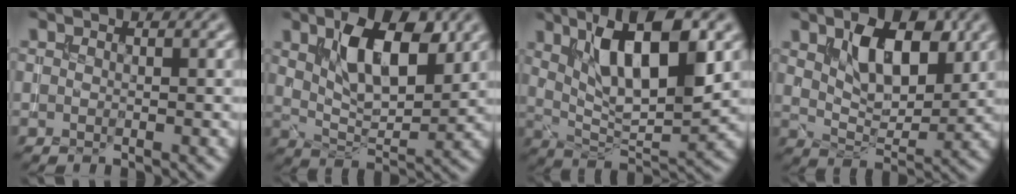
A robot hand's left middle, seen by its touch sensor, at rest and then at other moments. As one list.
[{"total": 7.6, "force": [3.0, 3.5, 6.0], "torque": [-0.110, -0.002, 0.053]}, {"total": 10.3, "force": [3.6, 3.7, 8.9], "torque": [-0.145, -0.001, 0.063]}, {"total": 6.6, "force": [2.7, 3.5, 5.0], "torque": [-0.089, -0.003, 0.041]}]